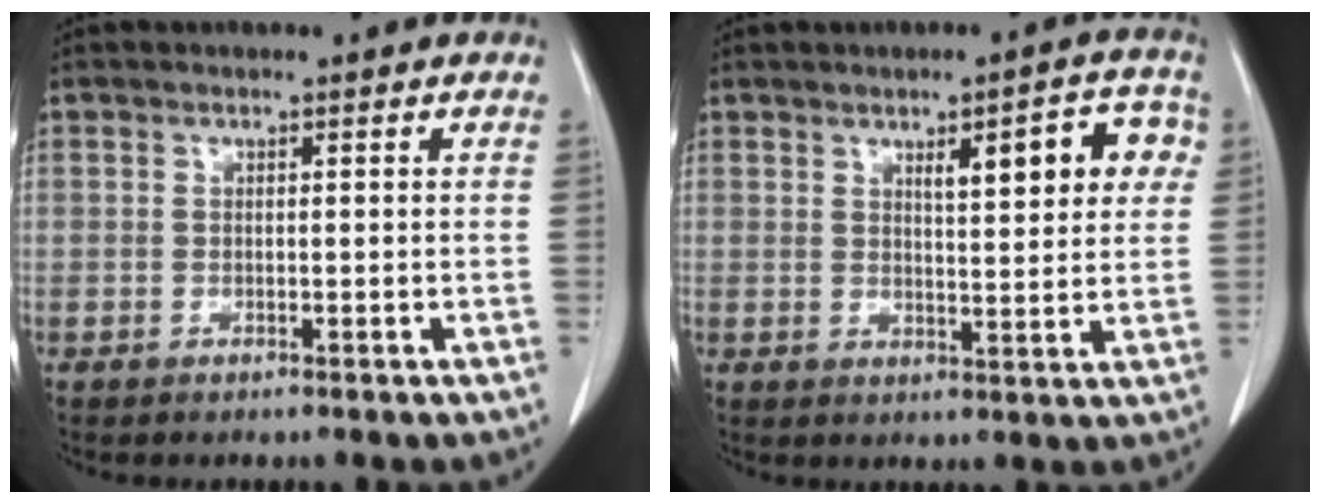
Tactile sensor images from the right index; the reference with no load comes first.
{"total": 8.5, "force": [3.1, 2.1, 7.6], "torque": [-0.099, 0.017, 0.041]}